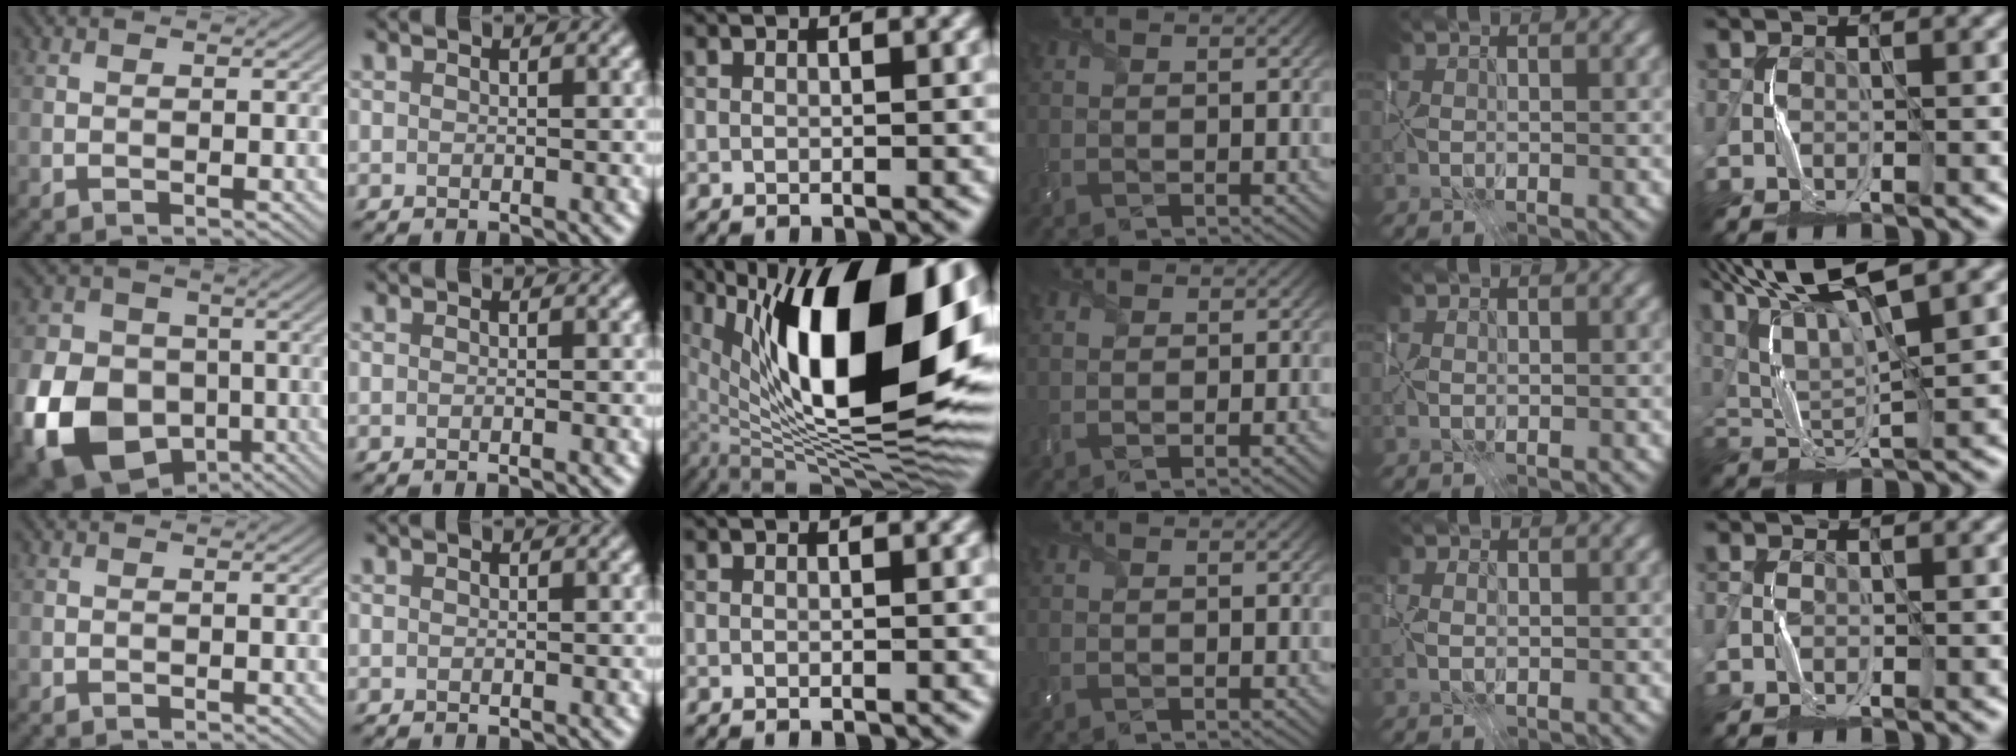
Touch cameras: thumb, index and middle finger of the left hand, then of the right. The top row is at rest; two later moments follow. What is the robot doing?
{"motion": "wrap", "object": "scarf"}